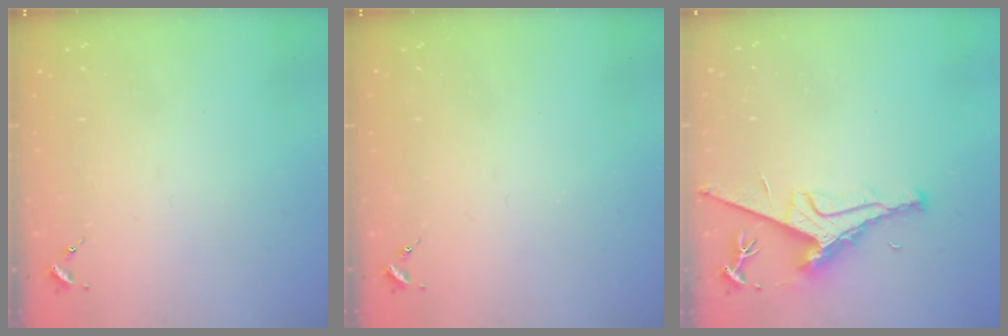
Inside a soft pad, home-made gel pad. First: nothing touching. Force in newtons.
{"total": 0.0}
{"total": 8.1, "press": 8.0, "slide": 1.0}